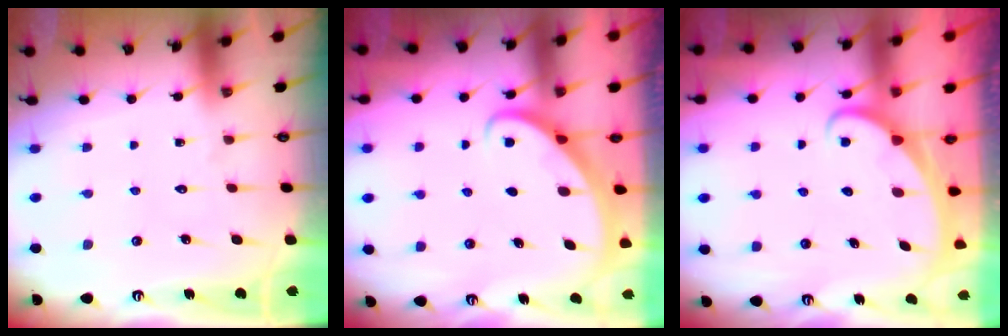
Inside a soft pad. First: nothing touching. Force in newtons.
{"total": 2.8, "press": 2.8, "slide": 0.2}
{"total": 2.0, "press": 2.0, "slide": 0.1}